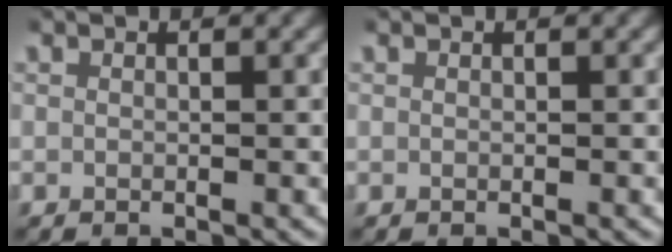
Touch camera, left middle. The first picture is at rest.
{"total": 0.0}